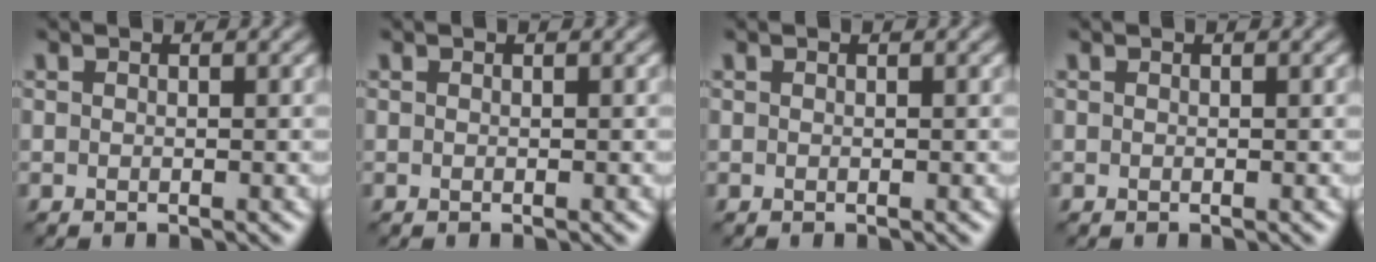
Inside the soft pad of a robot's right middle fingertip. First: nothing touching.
{"total": 0.0}
{"total": 0.0}
{"total": 0.0}